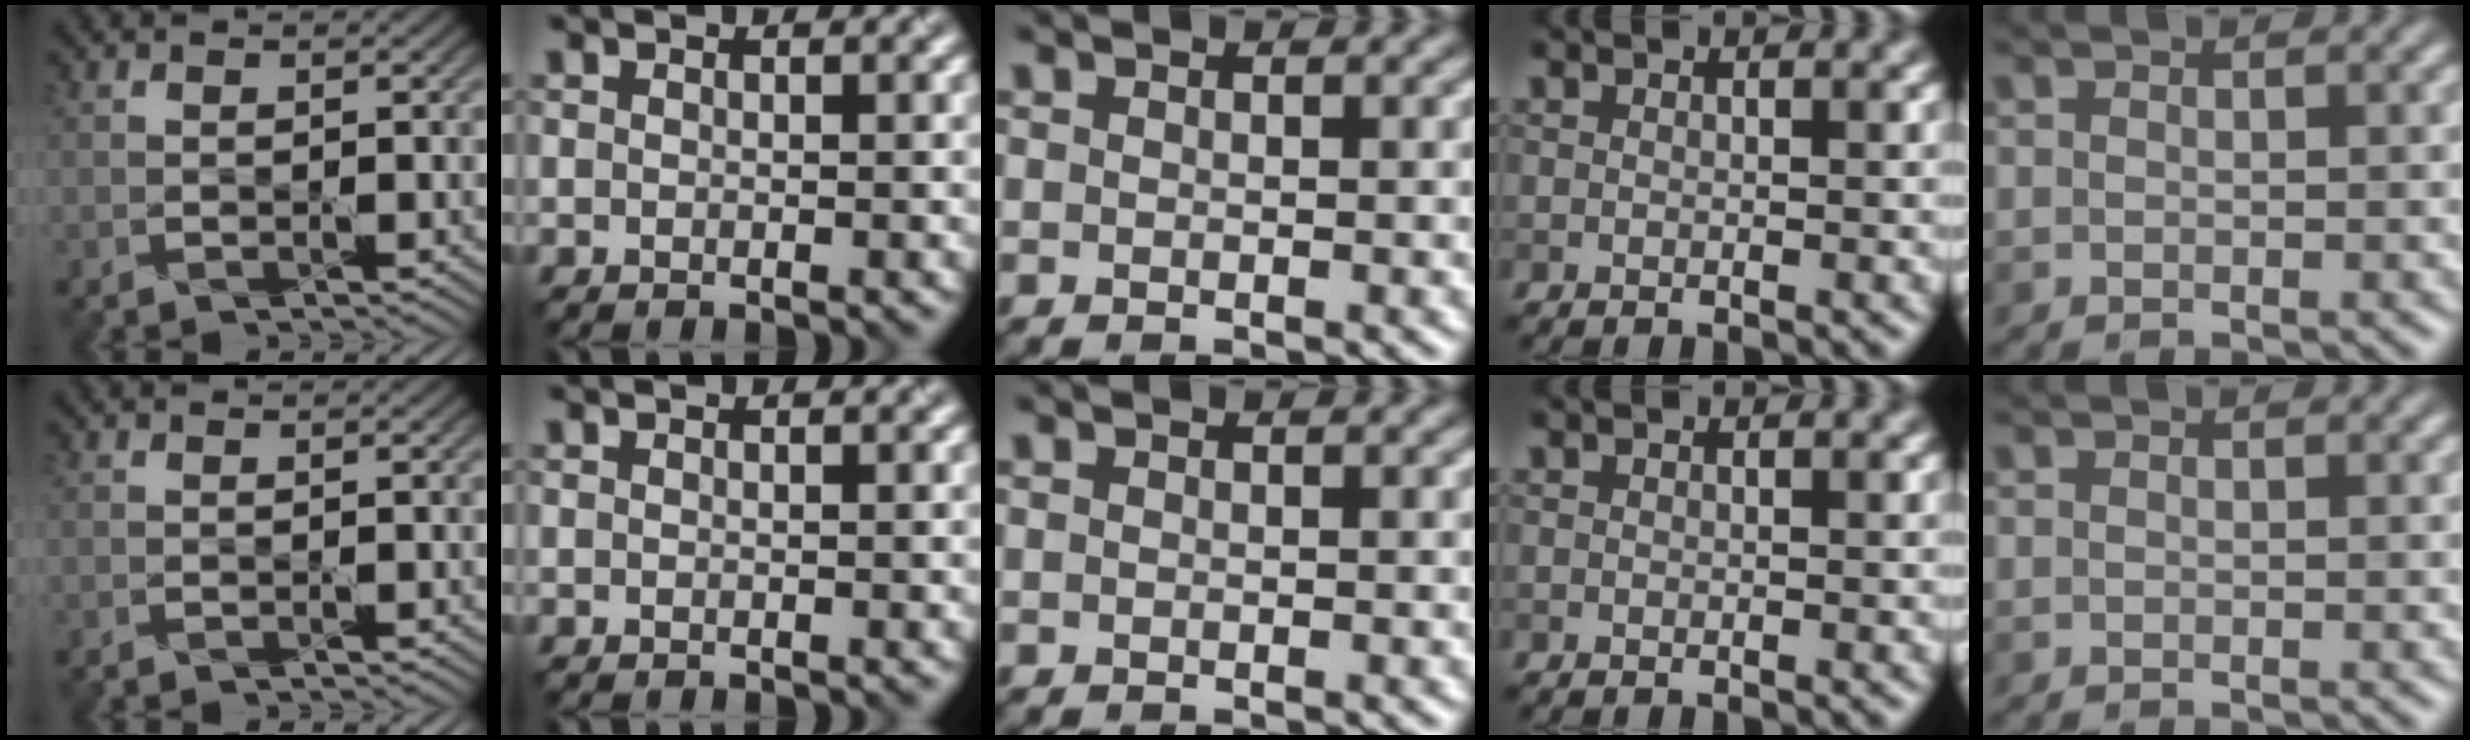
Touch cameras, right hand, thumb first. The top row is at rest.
{}